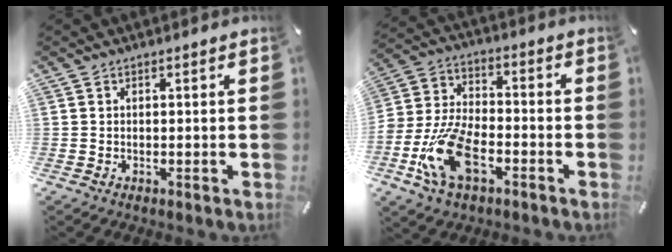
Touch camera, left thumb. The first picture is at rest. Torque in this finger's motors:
{"motor_torque": [1.87, 2.74, 0.62, -0.09, 0.52]}